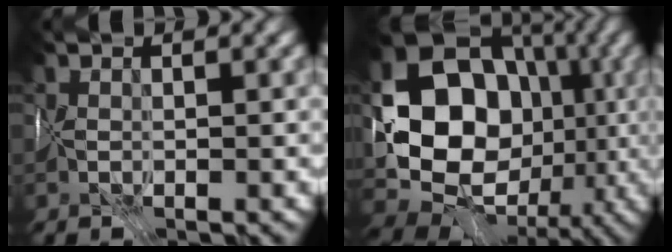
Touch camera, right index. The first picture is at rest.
{"total": 14.1, "force": [-0.2, 11.3, 8.5], "torque": [-0.135, -0.019, -0.005]}